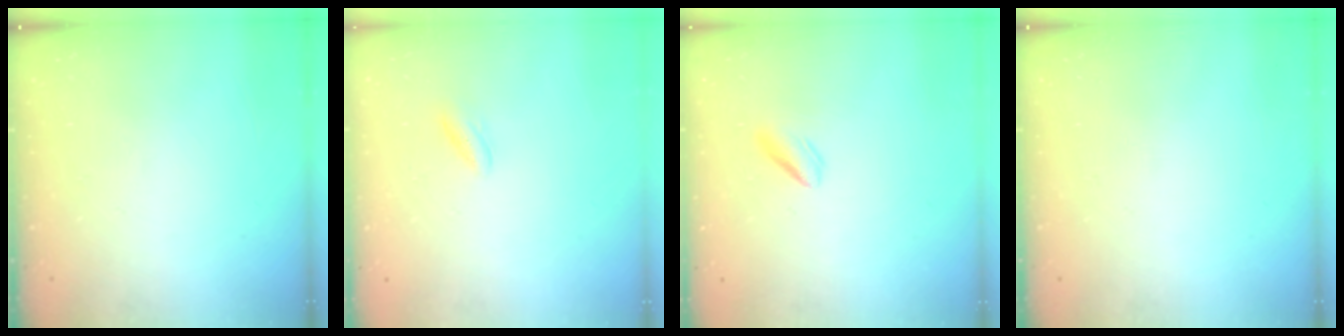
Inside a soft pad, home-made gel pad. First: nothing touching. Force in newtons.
{"total": 3.0, "press": 2.9, "slide": 0.6}
{"total": 2.4, "press": 2.3, "slide": 0.9}
{"total": 0.0}